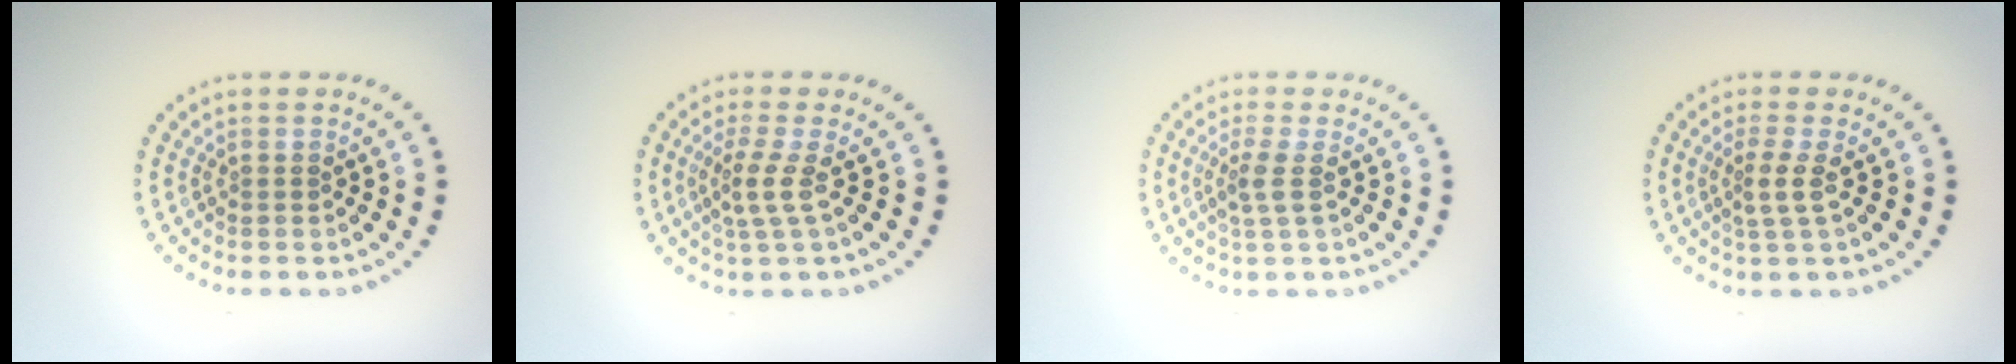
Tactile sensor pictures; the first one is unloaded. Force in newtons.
{"total": 2.4, "press": 1.5, "slide": 1.8}
{"total": 2.0, "press": 1.6, "slide": 1.3}
{"total": 2.0, "press": 1.4, "slide": 1.4}